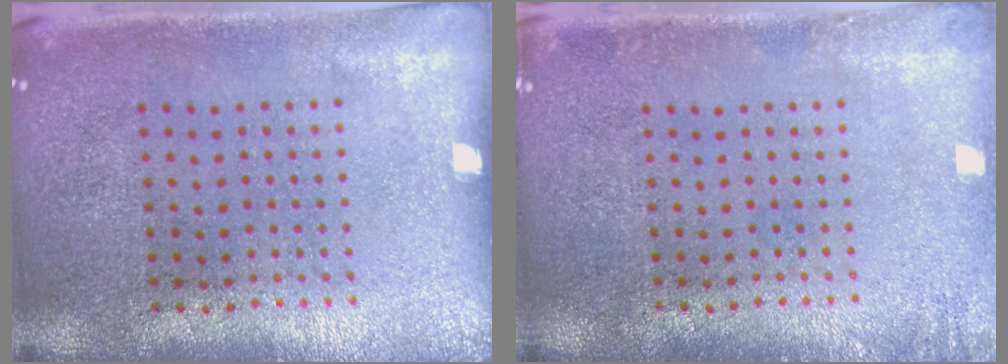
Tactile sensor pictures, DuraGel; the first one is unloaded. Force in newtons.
{"total": 1.4, "press": 1.3, "slide": 0.2}